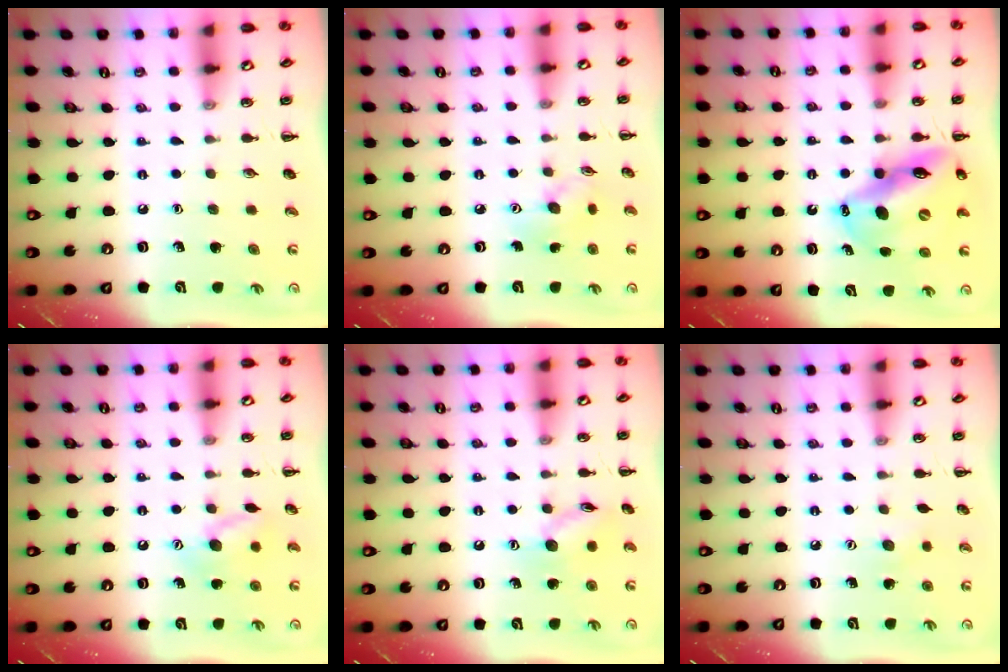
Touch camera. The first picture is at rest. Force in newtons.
{"total": 6.4, "press": 6.4, "slide": 0.3}
{"total": 15.2, "press": 14.7, "slide": 3.8}
{"total": 10.7, "press": 10.6, "slide": 1.8}
{"total": 9.4, "press": 9.4, "slide": 0.5}
{"total": 5.8, "press": 5.6, "slide": 1.4}